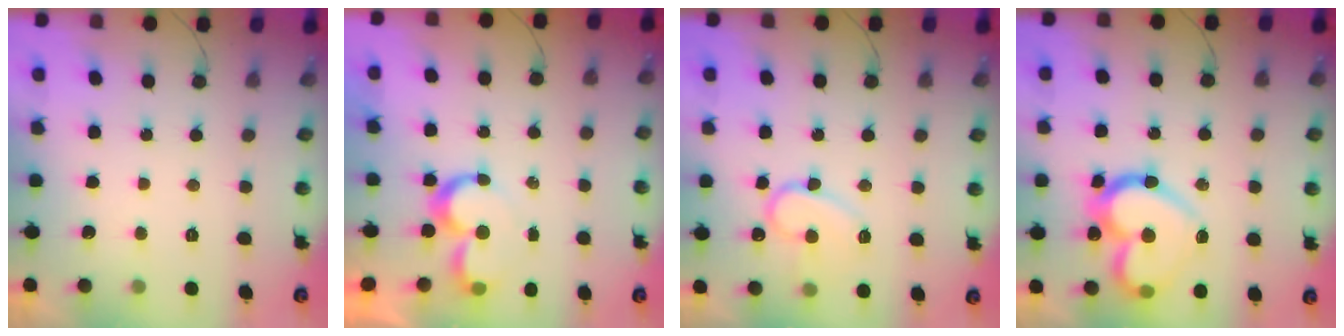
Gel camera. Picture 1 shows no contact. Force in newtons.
{"total": 7.8, "press": 7.7, "slide": 0.8}
{"total": 12.0, "press": 12.0, "slide": 1.2}
{"total": 20.6, "press": 20.6, "slide": 1.9}